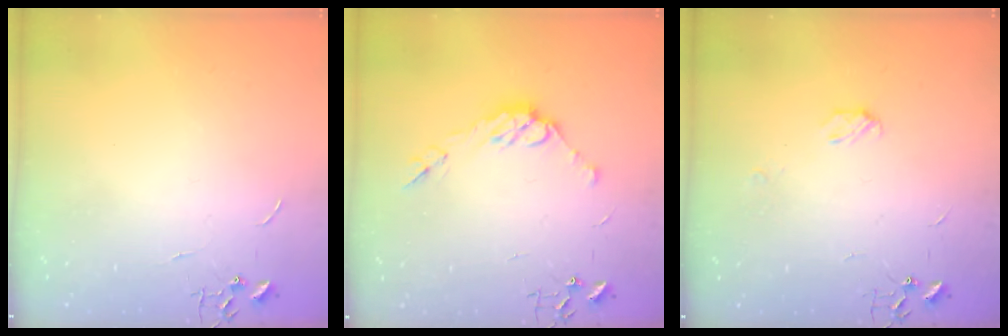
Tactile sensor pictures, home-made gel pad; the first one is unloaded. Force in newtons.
{"total": 9.6, "press": 9.5, "slide": 0.7}
{"total": 3.9, "press": 3.8, "slide": 0.6}